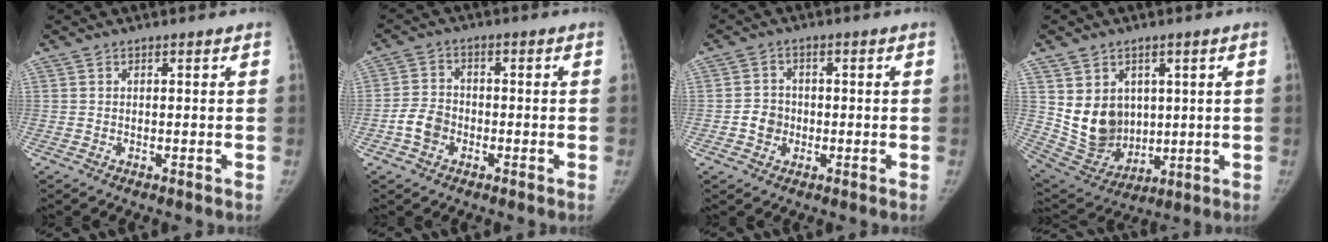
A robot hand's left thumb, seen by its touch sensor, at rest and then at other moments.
{"total": 5.2, "force": [-1.9, 4.1, 2.6], "torque": [-0.038, 0.017, -0.040]}
{"total": 4.0, "force": [-0.8, 3.6, 1.4], "torque": [-0.006, 0.009, -0.018]}
{"total": 12.6, "force": [2.5, 10.3, 6.7], "torque": [-0.076, -0.024, 0.077]}